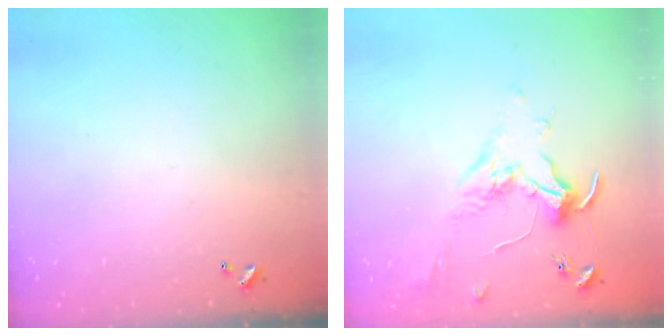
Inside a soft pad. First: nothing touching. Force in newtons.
{"total": 1.7, "press": 1.5, "slide": 0.9}